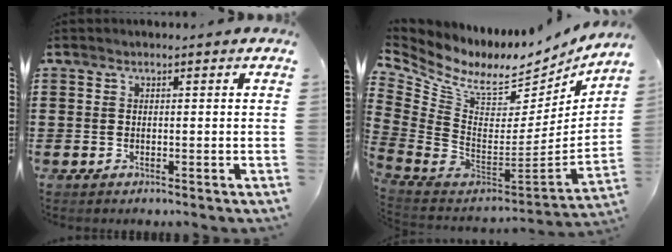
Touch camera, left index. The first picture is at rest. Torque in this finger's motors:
{"motor_torque": [2.14, 0.00, 0.10, 0.04]}